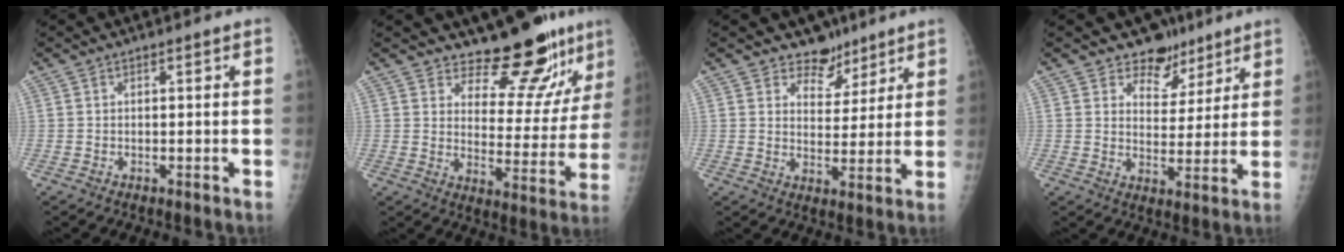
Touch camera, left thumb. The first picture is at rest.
{"total": 13.1, "force": [11.5, 4.1, 4.8], "torque": [-0.025, -0.109, 0.159]}
{"total": 6.3, "force": [5.0, 3.7, 0.5], "torque": [0.026, -0.038, 0.084]}
{"total": 7.7, "force": [5.8, 4.9, 0.9], "torque": [0.023, -0.038, 0.092]}